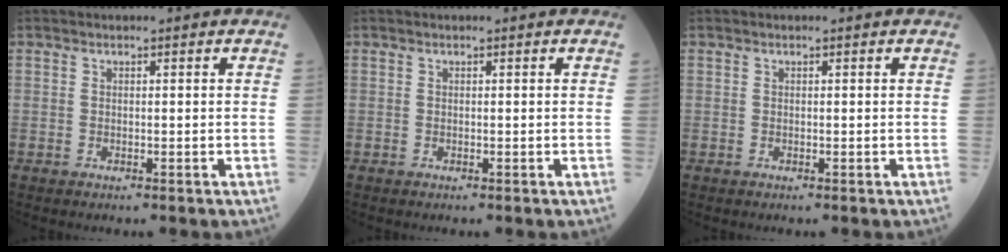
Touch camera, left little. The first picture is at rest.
{"total": 0.0}
{"total": 0.0}